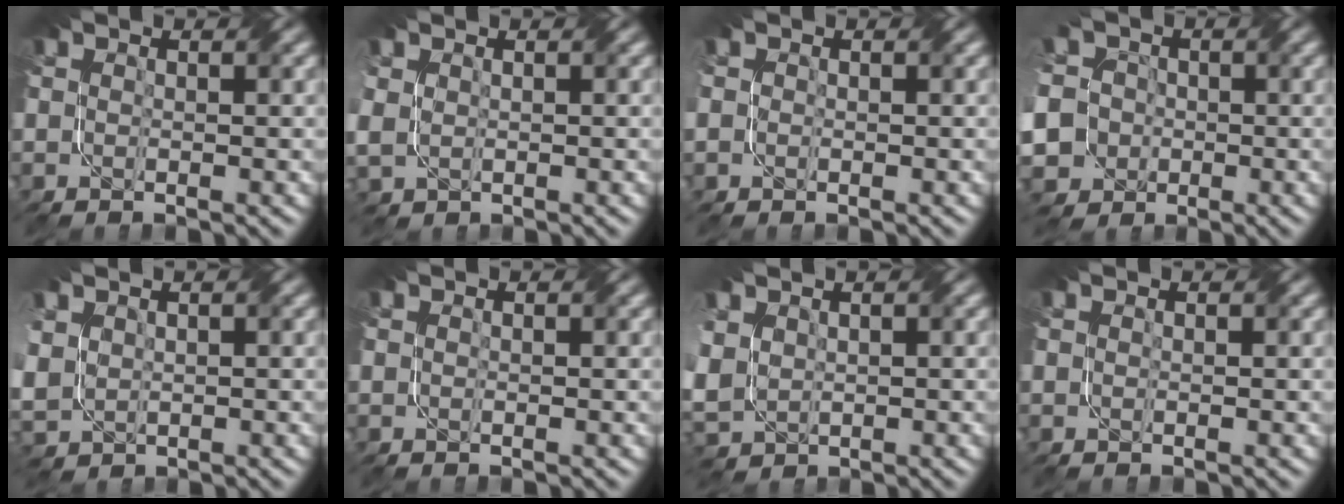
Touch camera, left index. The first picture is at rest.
{"total": 1.4, "force": [0.4, 1.1, 0.8], "torque": [-0.028, 0.000, 0.010]}
{"total": 0.7, "force": [-0.1, 0.7, 0.0], "torque": [-0.003, -0.005, -0.005]}
{"total": 12.1, "force": [-1.9, 11.0, 4.9], "torque": [-0.141, -0.004, -0.059]}
{"total": 2.8, "force": [0.9, 2.2, 1.5], "torque": [-0.057, 0.001, 0.021]}
{"total": 0.0}
{"total": 3.8, "force": [0.8, 2.9, 2.3], "torque": [-0.079, 0.001, 0.017]}
{"total": 0.0}